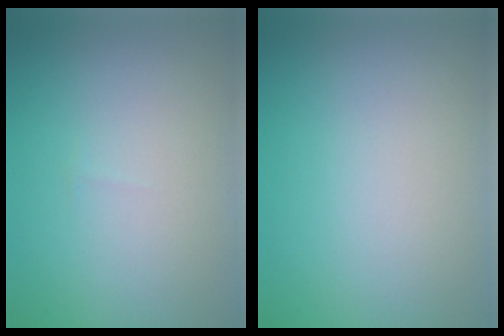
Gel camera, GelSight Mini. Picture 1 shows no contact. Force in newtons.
{"total": 0.0}